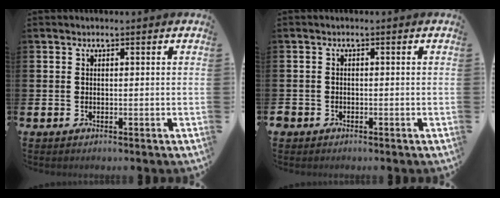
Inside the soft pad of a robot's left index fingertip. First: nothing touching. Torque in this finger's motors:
{"motor_torque": [-0.17, 0.08, 0.04, 0.01]}